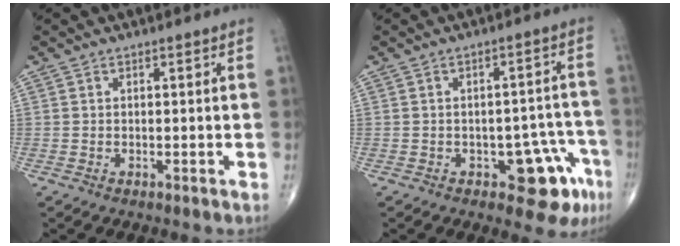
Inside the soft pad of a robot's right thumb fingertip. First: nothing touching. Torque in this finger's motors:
{"motor_torque": [2.59, 2.42, 0.42, -0.60, 0.06]}